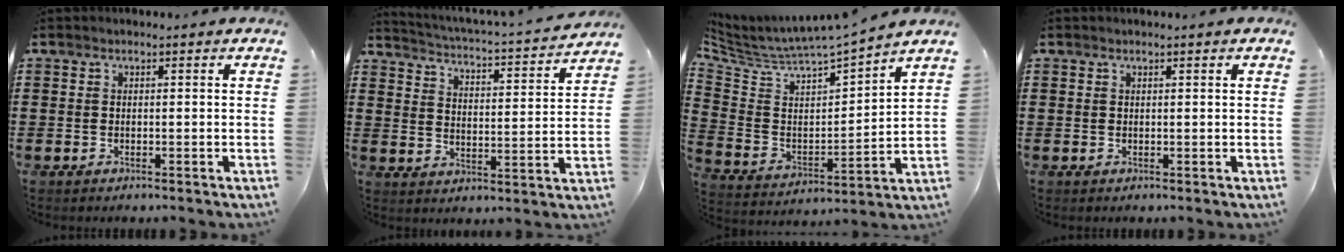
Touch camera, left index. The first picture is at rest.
{"total": 2.5, "force": [2.4, -0.4, 0.8], "torque": [-0.034, -0.032, 0.029]}
{"total": 4.5, "force": [4.3, 0.4, 1.2], "torque": [-0.053, -0.051, 0.065]}
{"total": 0.8, "force": [0.6, 0.0, 0.5], "torque": [-0.010, -0.001, 0.012]}